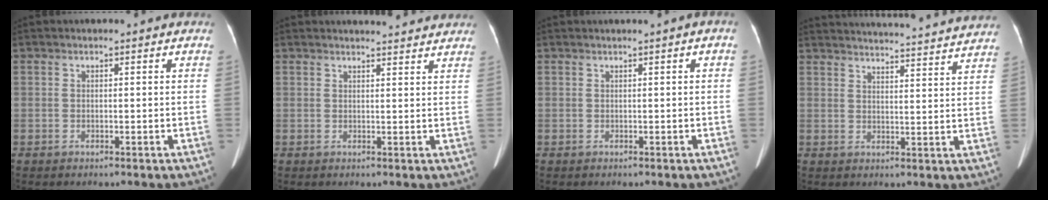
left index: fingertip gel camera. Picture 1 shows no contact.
{"total": 8.0, "force": [7.6, 0.9, 2.3], "torque": [-0.027, 0.010, 0.075]}
{"total": 0.7, "force": [-0.2, -0.1, 0.7], "torque": [-0.011, -0.003, 0.001]}
{"total": 25.4, "force": [24.5, 1.1, 6.7], "torque": [-0.101, -0.023, 0.301]}